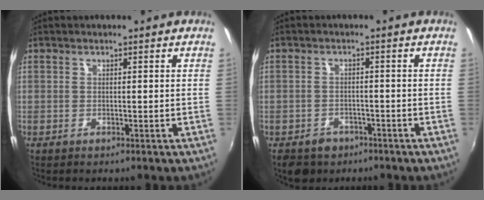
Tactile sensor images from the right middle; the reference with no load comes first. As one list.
[{"total": 5.5, "force": [-3.6, 3.9, 1.7], "torque": [-0.047, 0.002, -0.050]}]